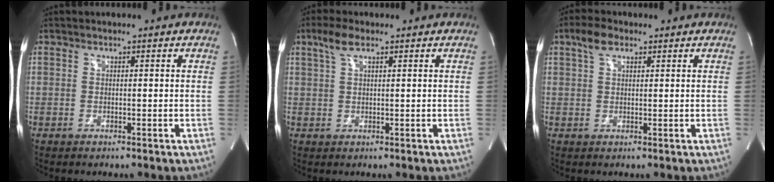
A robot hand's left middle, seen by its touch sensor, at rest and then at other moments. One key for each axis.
{"total": 3.2, "fx": 2.0, "fy": 0.8, "fz": 2.4, "tx": -0.058, "ty": 0.014, "tz": 0.044}
{"total": 3.4, "fx": 2.0, "fy": 1.6, "fz": 2.2, "tx": -0.050, "ty": 0.017, "tz": 0.040}